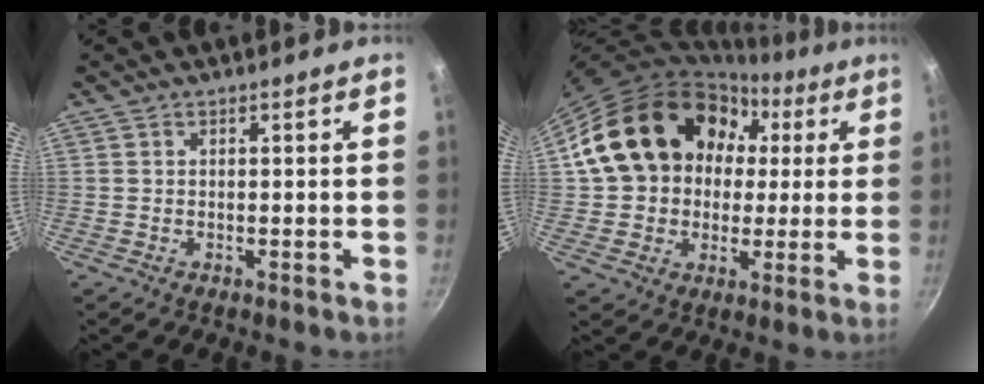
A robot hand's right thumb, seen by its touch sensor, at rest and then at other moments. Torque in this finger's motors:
{"motor_torque": [0.89, 4.12, 1.45, 0.05, 0.22]}